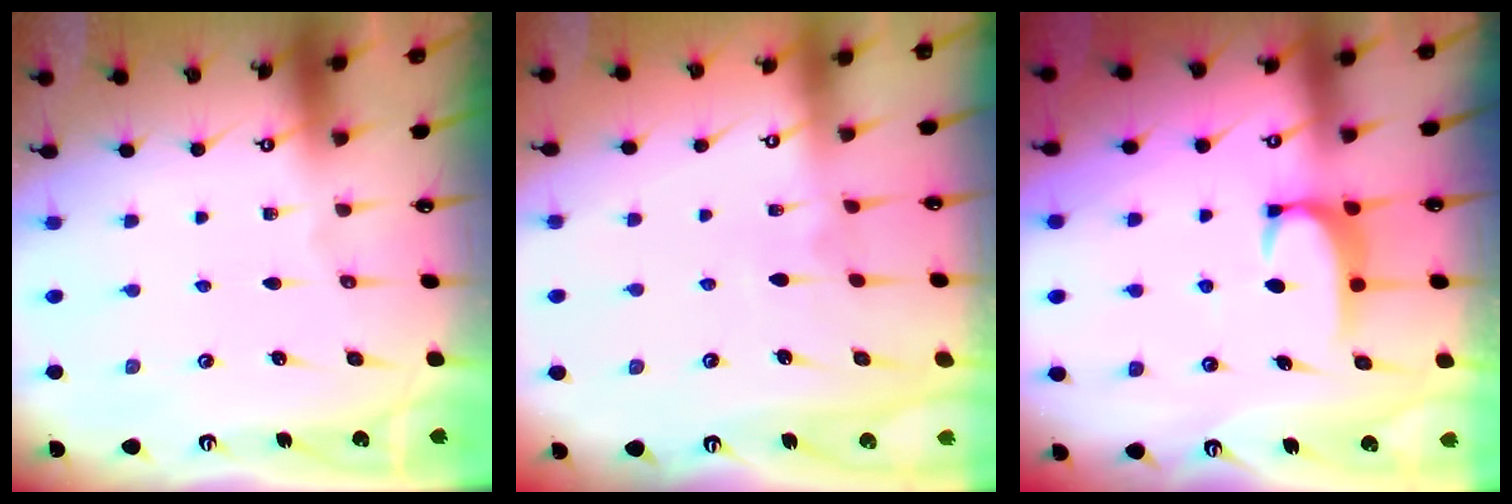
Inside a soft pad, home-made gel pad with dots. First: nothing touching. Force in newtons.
{"total": 3.7, "press": 3.7, "slide": 0.3}
{"total": 2.0, "press": 1.9, "slide": 0.5}